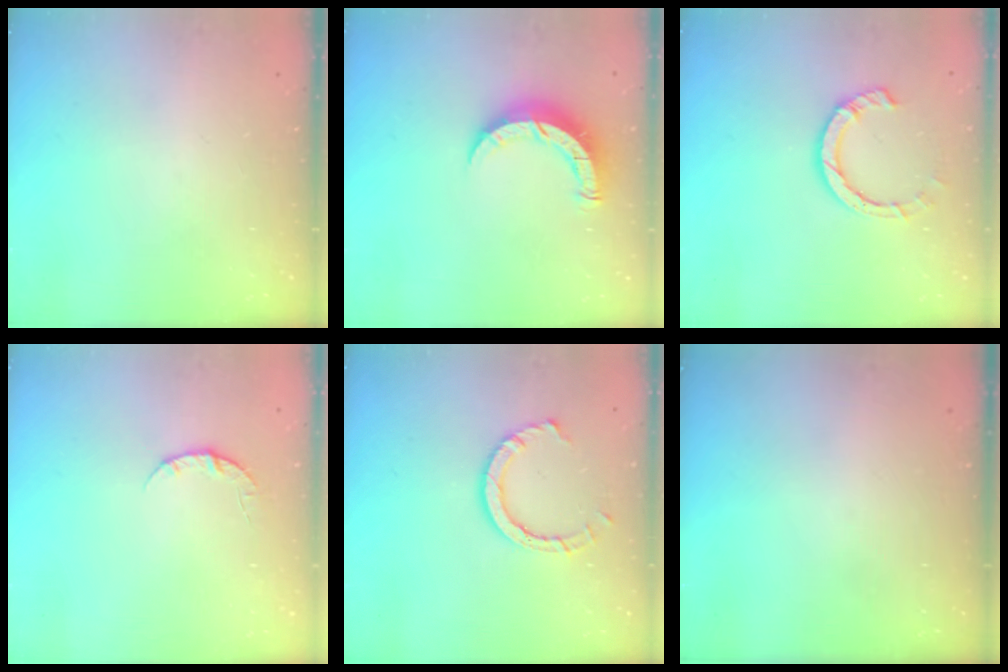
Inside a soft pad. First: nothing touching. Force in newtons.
{"total": 8.1, "press": 8.1, "slide": 0.5}
{"total": 7.1, "press": 7.0, "slide": 1.1}
{"total": 4.2, "press": 4.2, "slide": 0.5}
{"total": 7.9, "press": 7.9, "slide": 0.5}
{"total": 0.0}